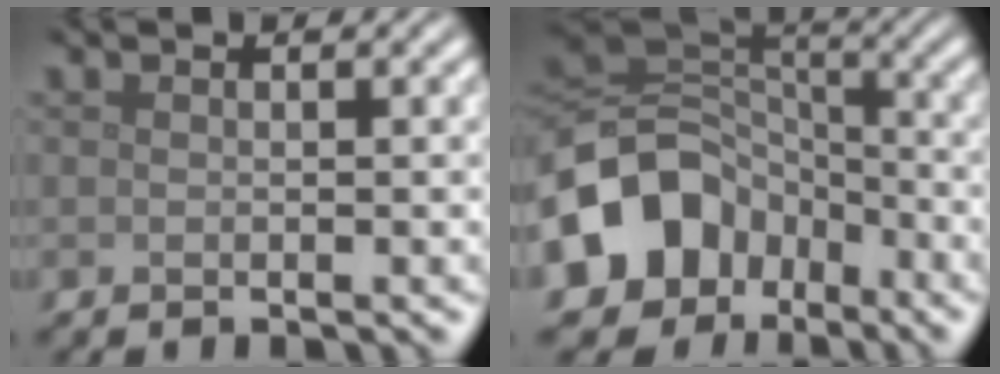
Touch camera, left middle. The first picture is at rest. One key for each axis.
{"total": 10.2, "fx": -4.9, "fy": 7.7, "fz": 4.4, "tx": -0.082, "ty": -0.002, "tz": -0.105}